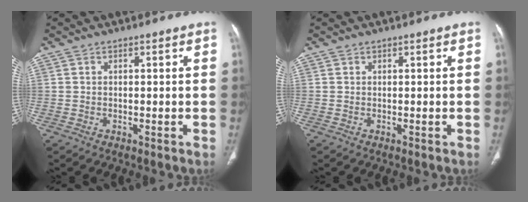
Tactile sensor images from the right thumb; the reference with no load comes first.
{"total": 0.0}